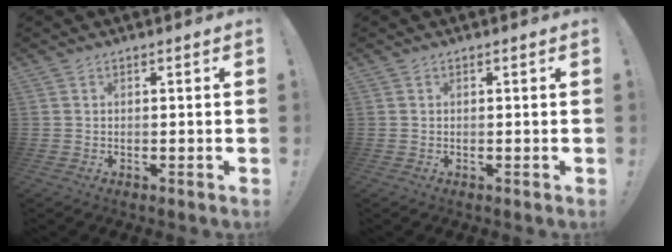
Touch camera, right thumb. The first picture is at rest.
{"total": 0.0}